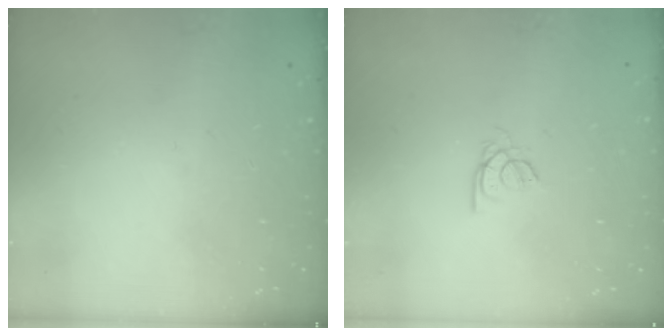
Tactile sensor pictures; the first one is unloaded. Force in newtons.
{"total": 2.4, "press": 2.4, "slide": 0.4}